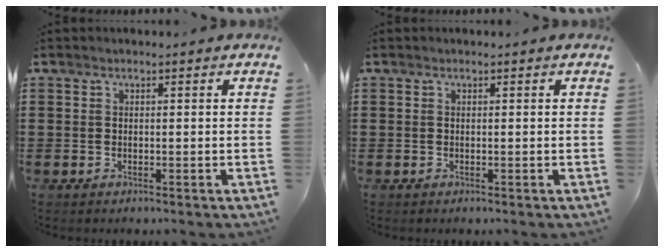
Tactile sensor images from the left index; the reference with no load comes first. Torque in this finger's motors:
{"motor_torque": [0.00, 0.00, 0.00, 0.00]}